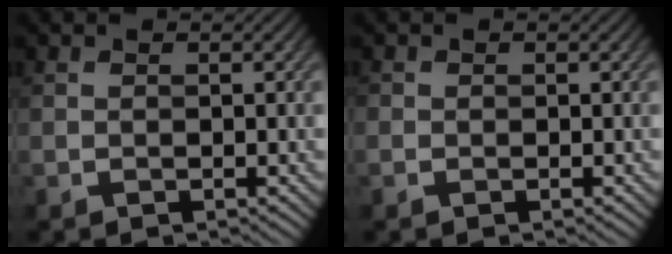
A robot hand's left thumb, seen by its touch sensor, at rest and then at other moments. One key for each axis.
{"total": 0.6, "fx": -0.1, "fy": 0.6, "fz": 0.0, "tx": 0.002, "ty": -0.003, "tz": -0.005}